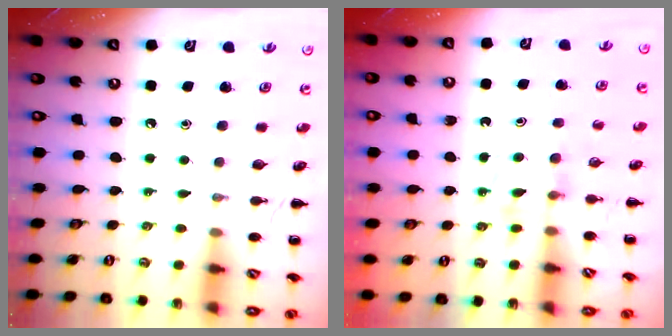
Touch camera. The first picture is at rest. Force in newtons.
{"total": 4.7, "press": 4.5, "slide": 1.3}